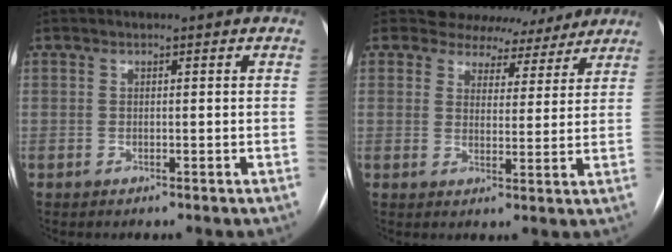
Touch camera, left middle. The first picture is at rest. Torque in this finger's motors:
{"motor_torque": [0.70, -1.00, 0.08, 0.00]}